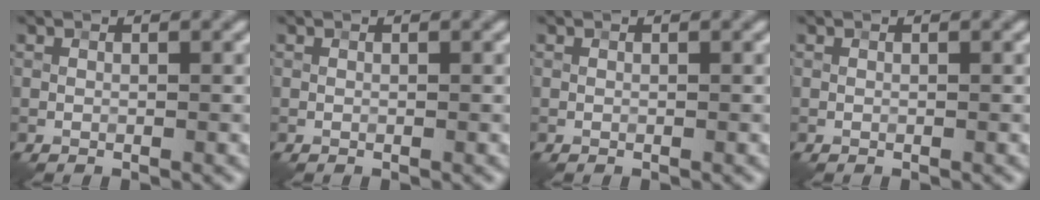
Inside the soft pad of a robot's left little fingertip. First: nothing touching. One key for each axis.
{"total": 0.0}
{"total": 0.0}
{"total": 0.0}